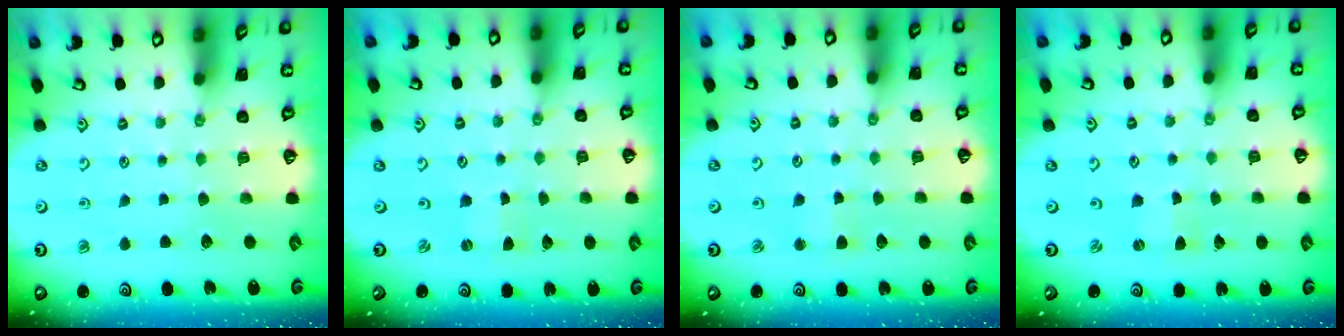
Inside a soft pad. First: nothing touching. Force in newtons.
{"total": 0.0}
{"total": 2.5, "press": 2.5, "slide": 0.3}
{"total": 0.0}